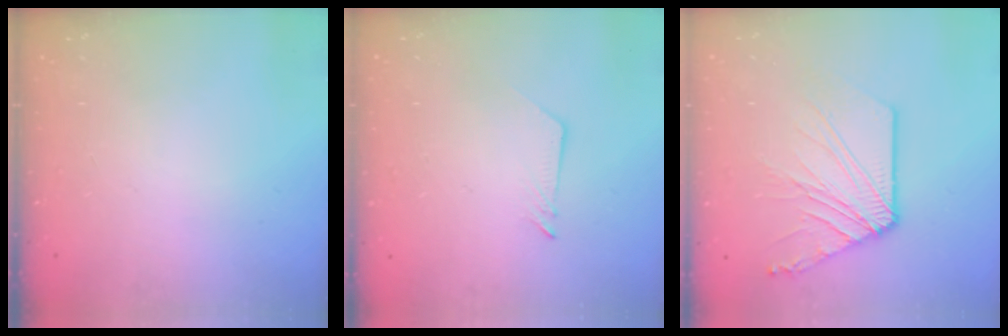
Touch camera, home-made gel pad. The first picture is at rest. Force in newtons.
{"total": 2.5, "press": 2.5, "slide": 0.2}
{"total": 11.5, "press": 11.5, "slide": 0.8}